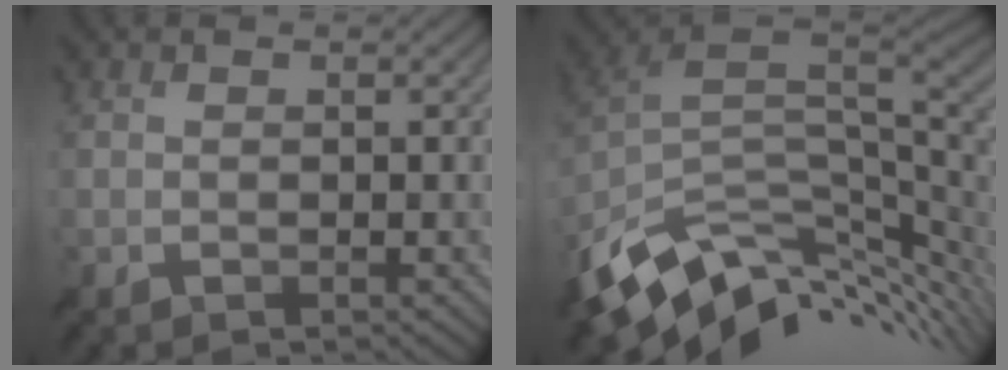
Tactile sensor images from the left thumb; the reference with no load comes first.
{"total": 12.8, "force": [-4.6, 7.3, 9.5], "torque": [-0.197, -0.030, -0.074]}